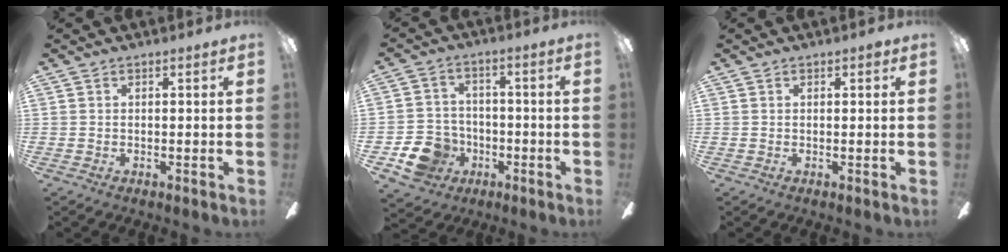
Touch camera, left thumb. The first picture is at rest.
{"total": 10.8, "force": [-5.0, 8.7, 3.9], "torque": [-0.089, 0.037, -0.086]}
{"total": 0.9, "force": [0.5, 0.3, 0.6], "torque": [-0.007, 0.000, 0.007]}